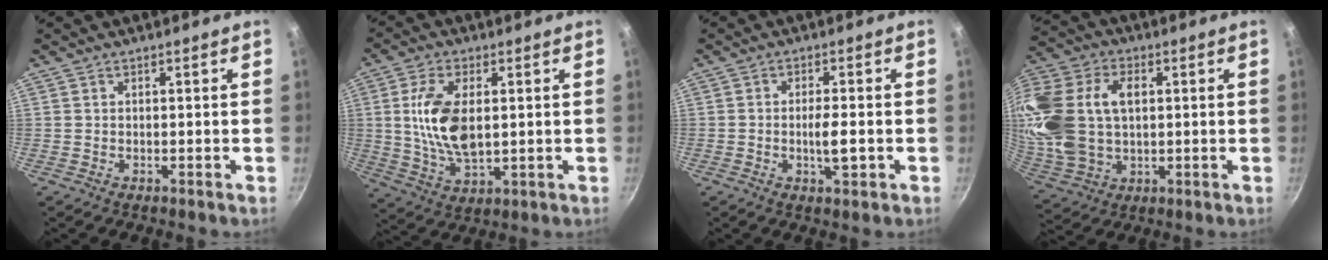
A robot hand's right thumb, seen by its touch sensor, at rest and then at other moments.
{"total": 12.3, "force": [1.4, 6.2, 10.5], "torque": [-0.207, -0.012, 0.034]}
{"total": 4.5, "force": [-0.9, 1.6, 4.1], "torque": [-0.068, -0.002, -0.014]}
{"total": 24.9, "force": [3.5, 16.4, 18.4], "torque": [-0.447, 0.024, 0.076]}